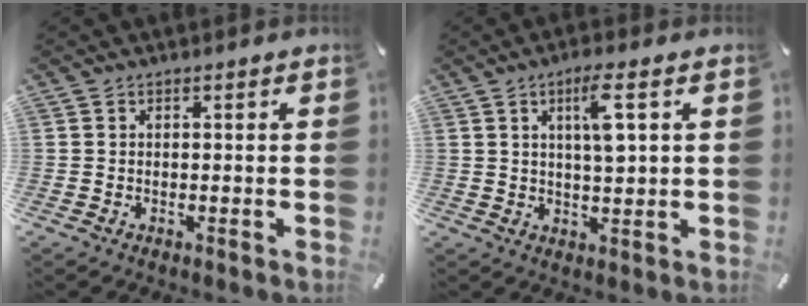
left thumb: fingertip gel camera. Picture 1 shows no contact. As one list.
[{"total": 6.9, "force": [2.4, 1.5, 6.3], "torque": [-0.112, -0.005, 0.035]}]